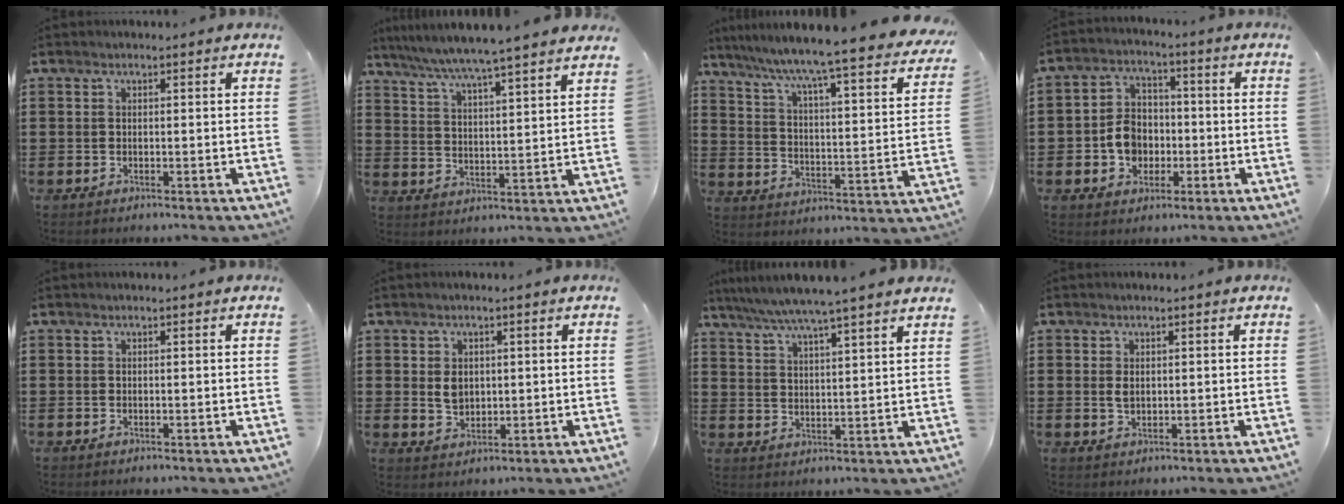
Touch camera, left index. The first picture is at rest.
{"total": 5.8, "force": [5.3, -1.2, 2.0], "torque": [-0.063, -0.041, 0.085]}
{"total": 5.8, "force": [4.9, -1.0, 3.1], "torque": [-0.084, -0.055, 0.068]}
{"total": 6.3, "force": [-1.5, 5.3, 3.1], "torque": [-0.081, 0.012, -0.031]}
{"total": 0.0}
{"total": 2.9, "force": [0.5, 2.3, 1.8], "torque": [-0.034, 0.006, 0.006]}
{"total": 5.6, "force": [4.9, -1.0, 2.6], "torque": [-0.068, -0.028, 0.083]}
{"total": 1.6, "force": [0.3, 0.9, 1.3], "torque": [-0.029, 0.006, 0.003]}